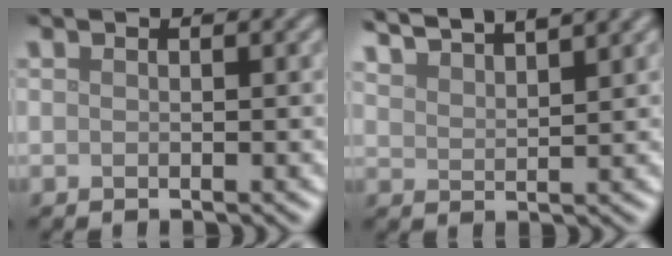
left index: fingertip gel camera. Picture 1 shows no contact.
{"total": 5.9, "force": [5.2, 1.1, 2.7], "torque": [-0.027, 0.025, 0.060]}